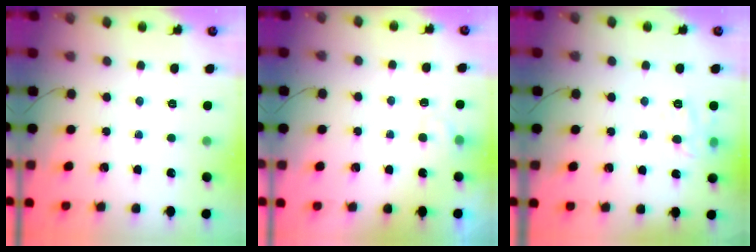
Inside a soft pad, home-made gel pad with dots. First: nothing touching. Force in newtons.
{"total": 2.7, "press": 2.3, "slide": 1.4}
{"total": 9.5, "press": 9.5, "slide": 0.3}